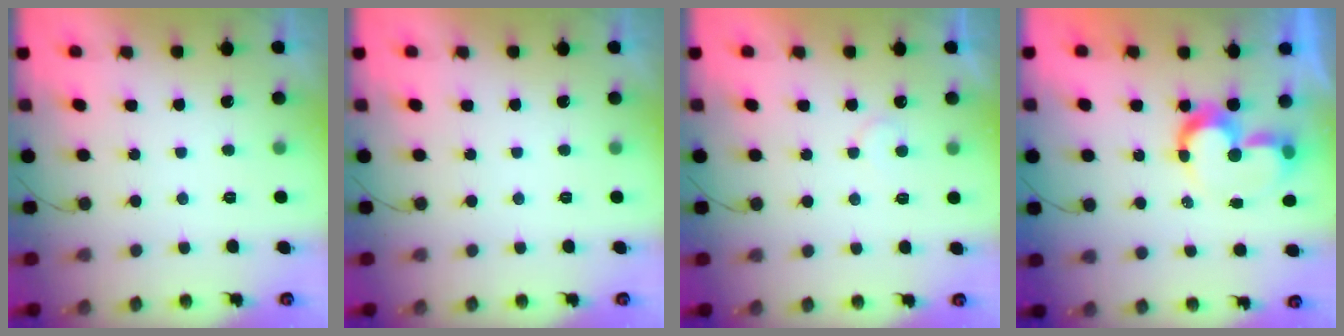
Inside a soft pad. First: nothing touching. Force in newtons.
{"total": 0.0}
{"total": 4.8, "press": 4.8, "slide": 0.3}
{"total": 9.8, "press": 9.8, "slide": 0.6}